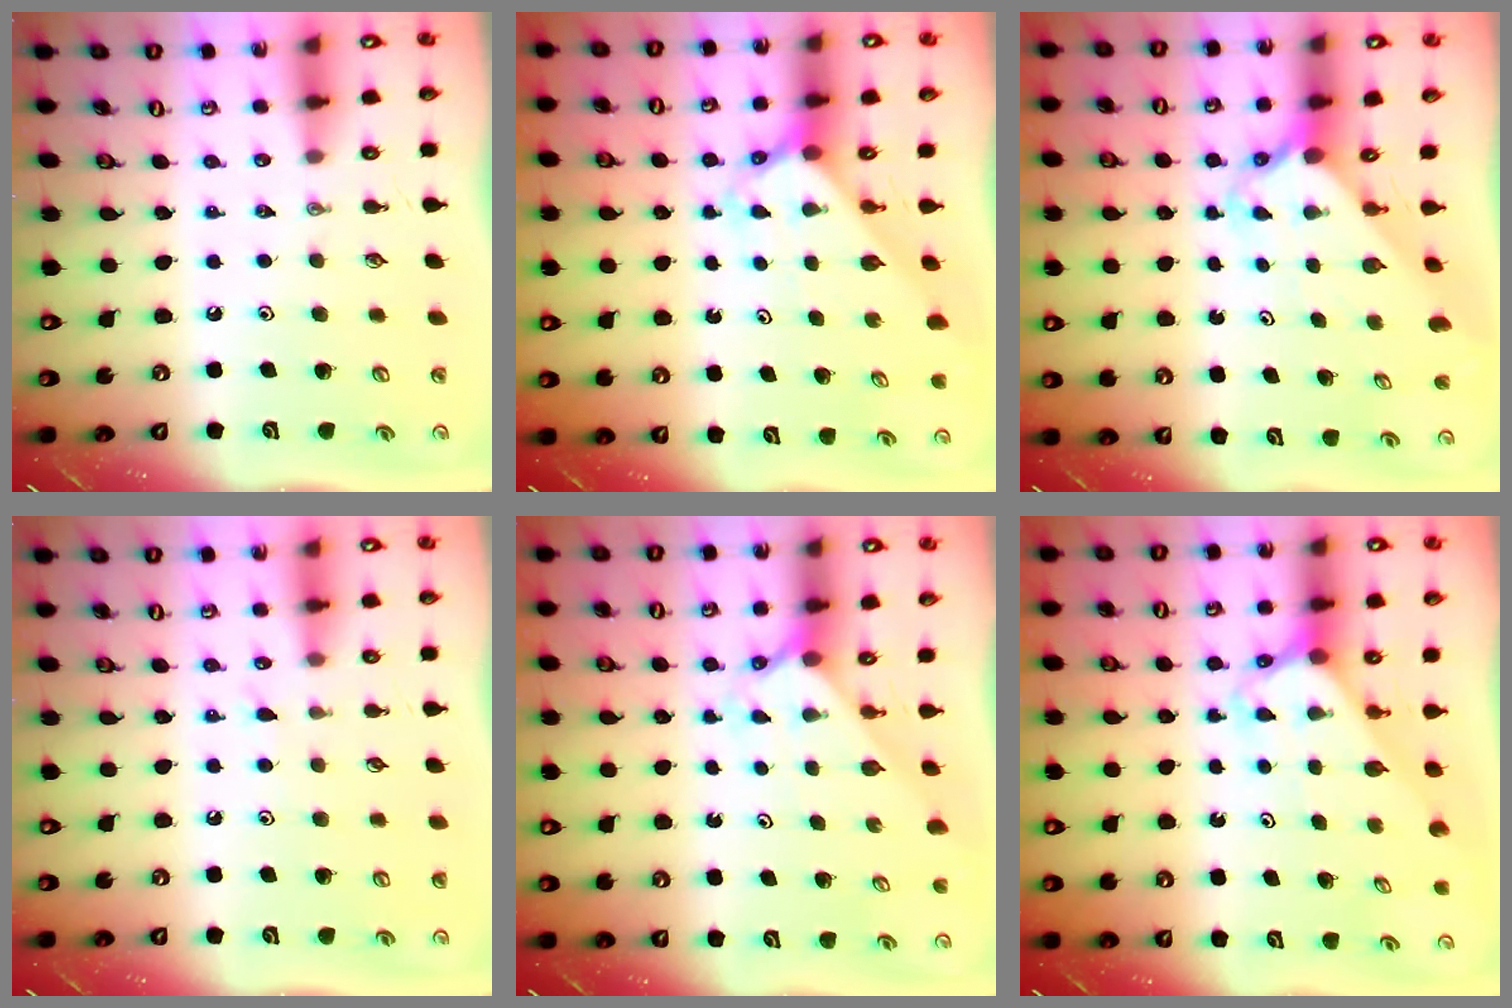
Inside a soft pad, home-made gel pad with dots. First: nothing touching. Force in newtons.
{"total": 2.7, "press": 2.7, "slide": 0.2}
{"total": 2.3, "press": 2.3, "slide": 0.1}
{"total": 7.7, "press": 7.7, "slide": 0.7}
{"total": 2.1, "press": 2.1, "slide": 0.3}
{"total": 2.7, "press": 2.7, "slide": 0.2}